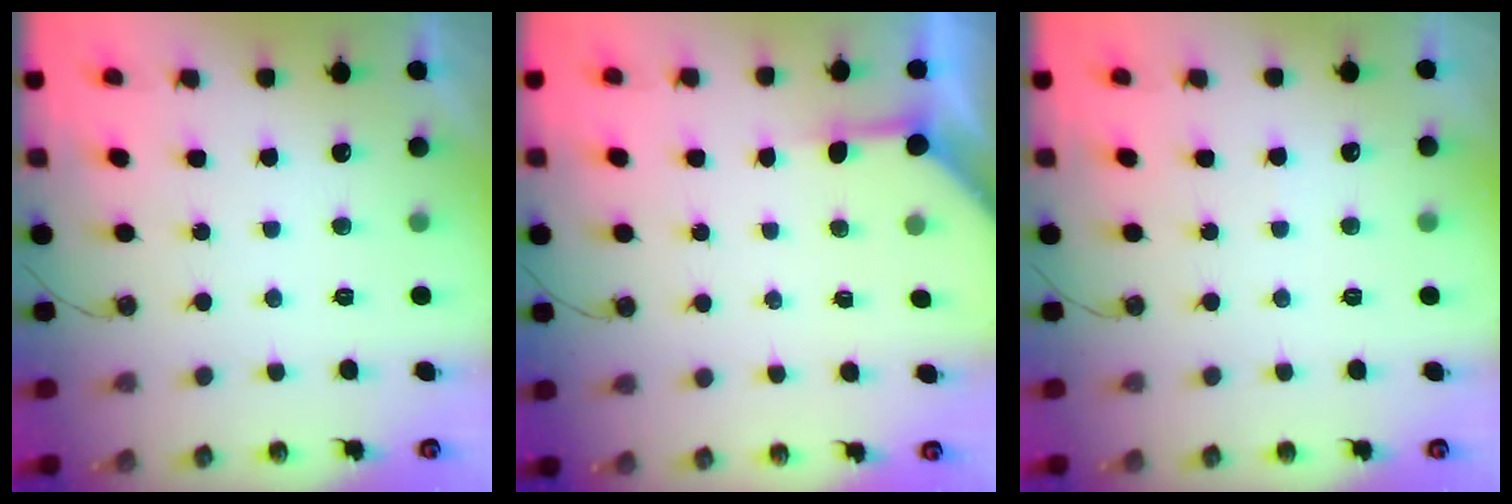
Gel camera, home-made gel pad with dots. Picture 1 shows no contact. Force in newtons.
{"total": 3.8, "press": 3.8, "slide": 0.5}
{"total": 2.5, "press": 2.4, "slide": 0.4}